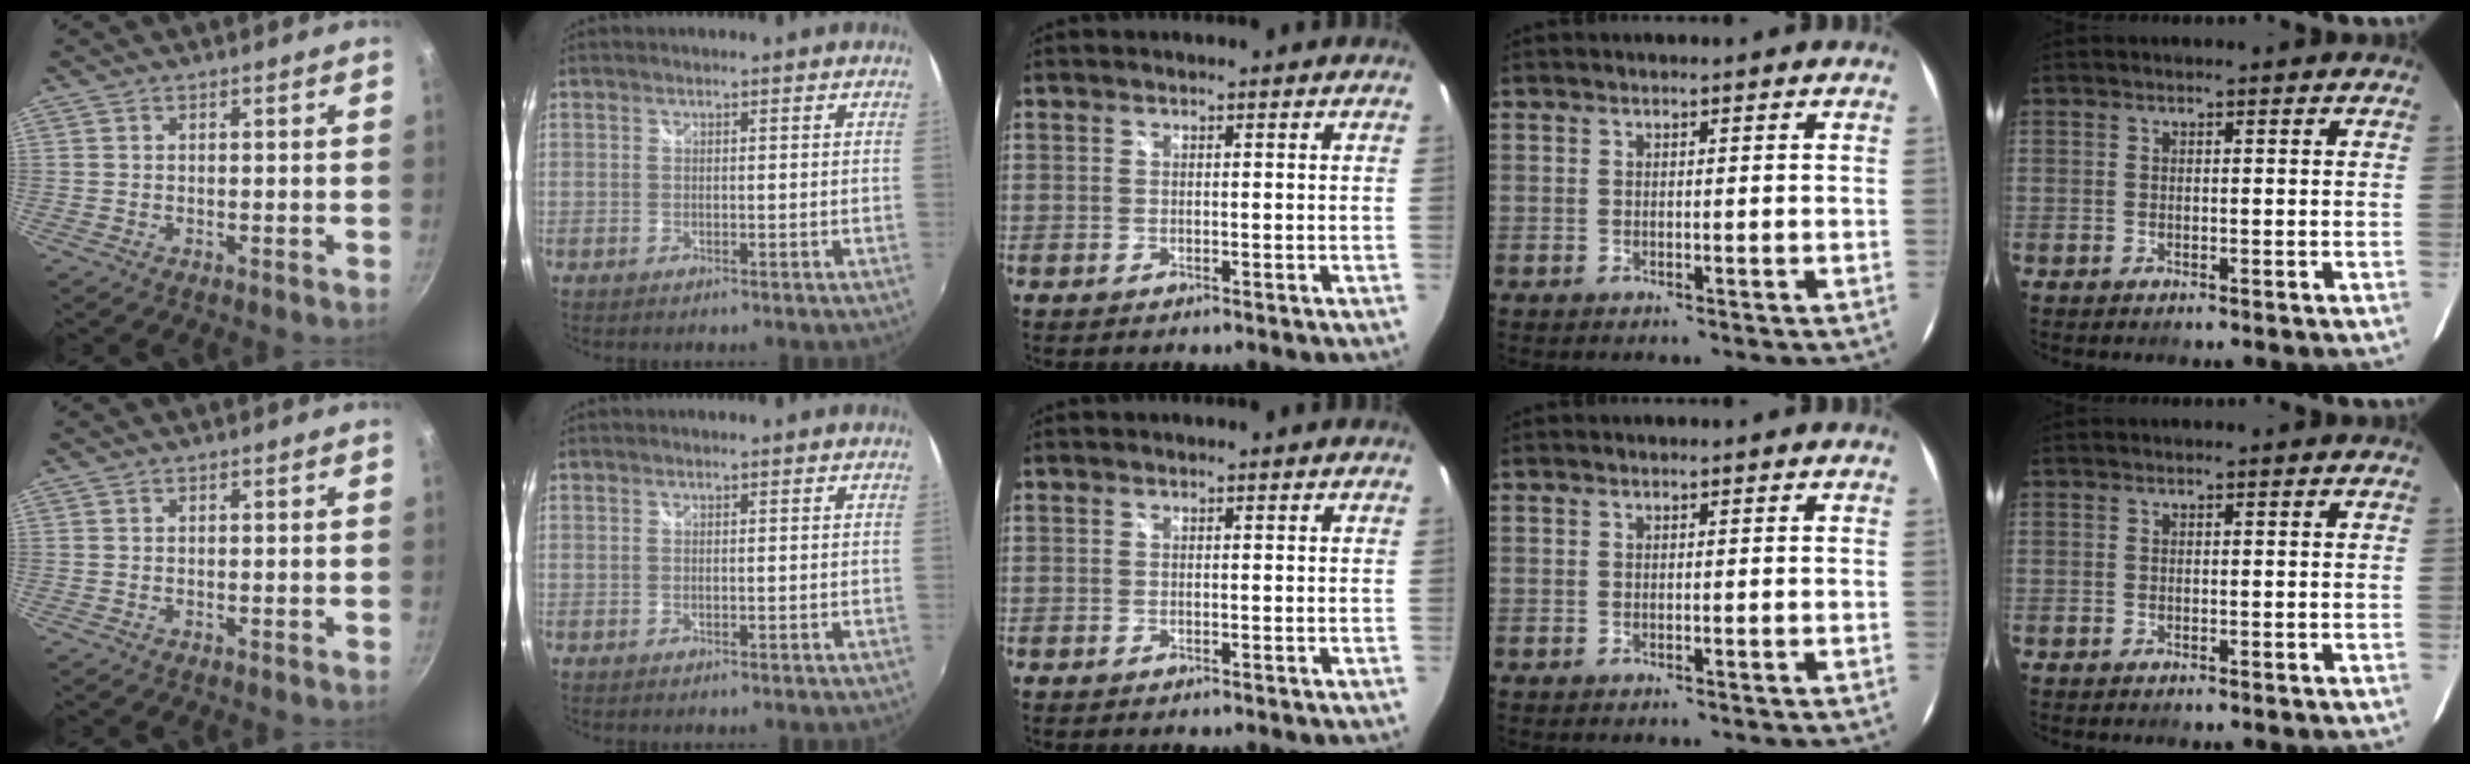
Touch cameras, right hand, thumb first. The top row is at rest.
{}